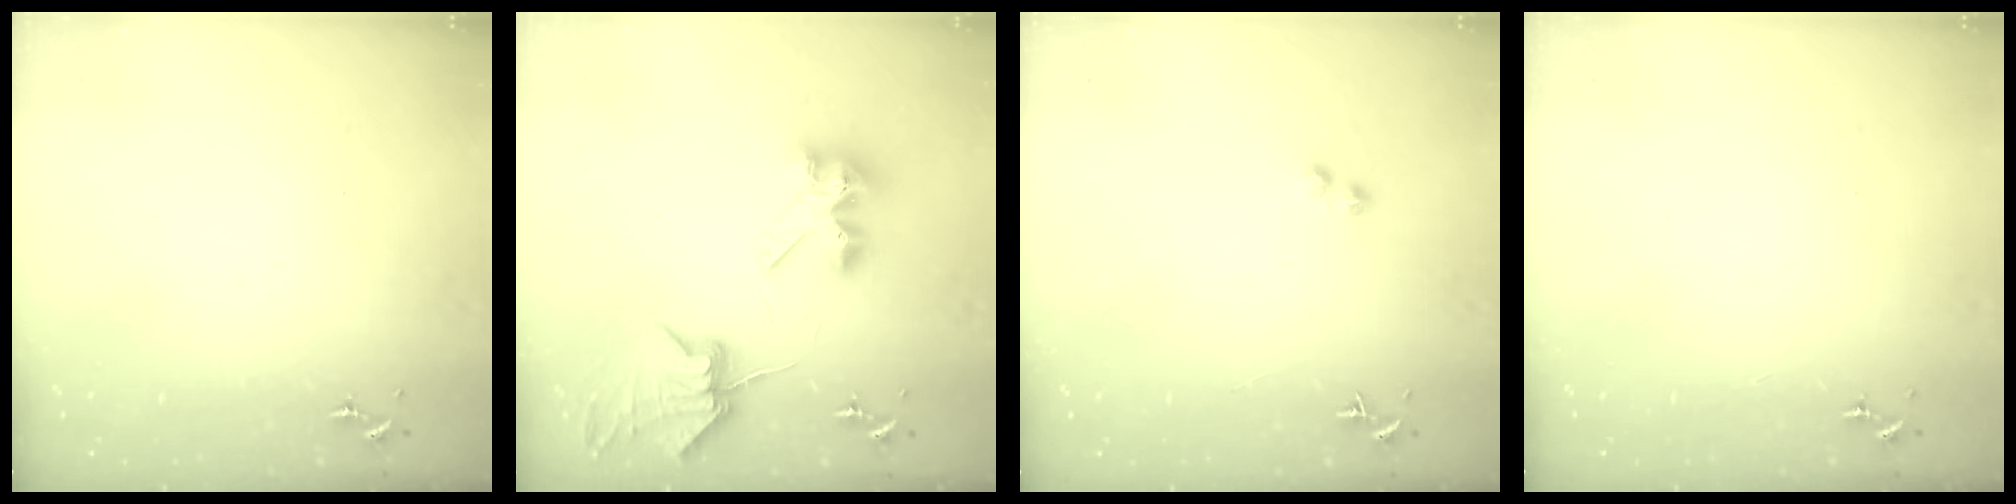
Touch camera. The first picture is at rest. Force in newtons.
{"total": 9.5, "press": 9.4, "slide": 1.2}
{"total": 2.8, "press": 2.7, "slide": 0.7}
{"total": 0.0}